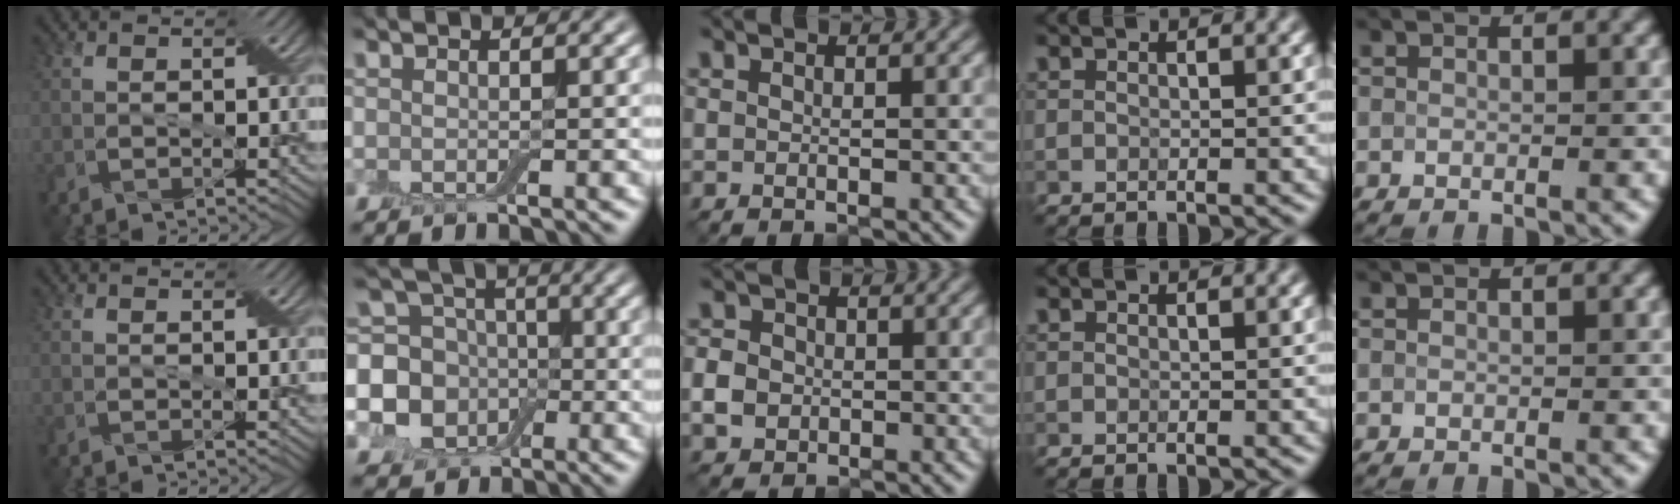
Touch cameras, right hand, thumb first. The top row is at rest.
{"index": {"total": 9.2, "force": [-1.4, 8.3, 3.7], "torque": [-0.064, 0.008, -0.059]}, "middle": {"total": 2.5, "force": [-0.5, 2.2, 1.2], "torque": [-0.024, -0.001, -0.012]}}